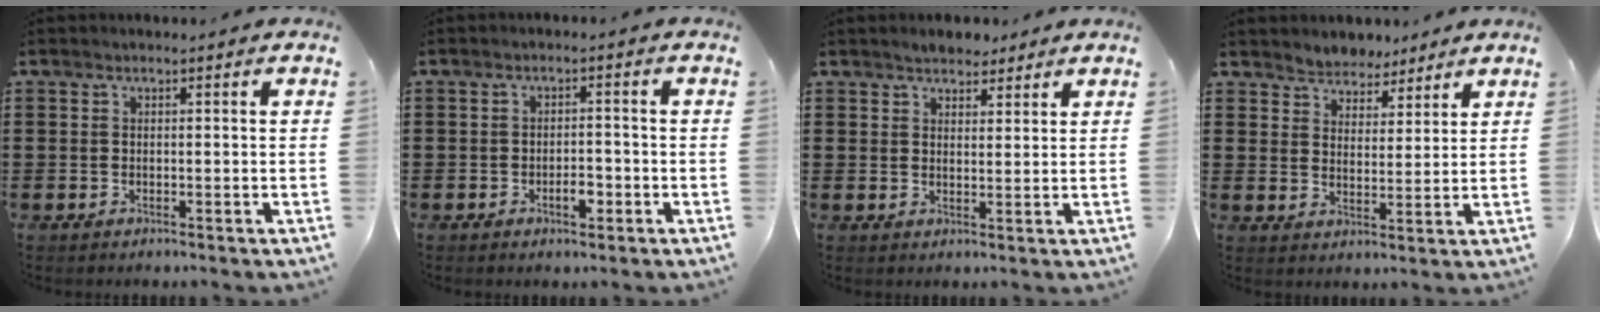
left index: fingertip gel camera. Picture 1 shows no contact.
{"total": 2.9, "force": [-1.2, 1.3, 2.2], "torque": [-0.035, 0.000, -0.025]}
{"total": 2.7, "force": [2.5, 1.0, 0.2], "torque": [-0.010, 0.005, 0.049]}
{"total": 4.1, "force": [3.7, 1.7, -0.9], "torque": [-0.005, -0.012, 0.066]}